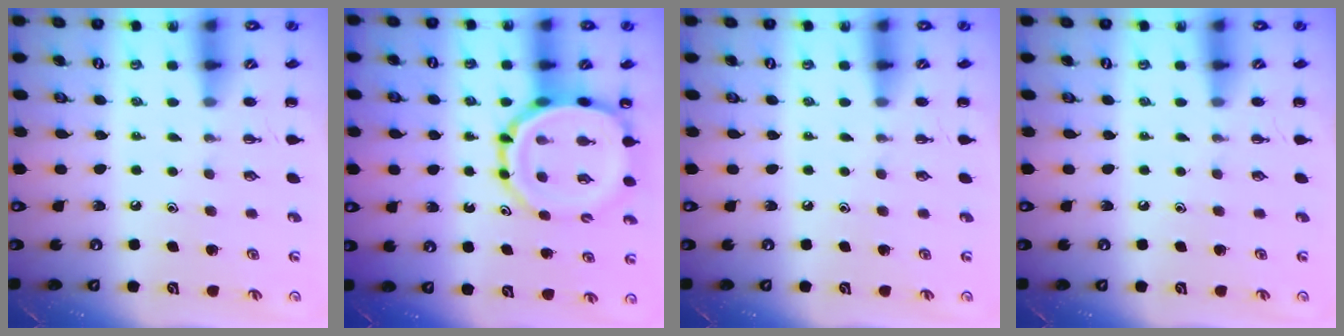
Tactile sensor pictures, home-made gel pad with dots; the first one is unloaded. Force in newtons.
{"total": 12.9, "press": 12.5, "slide": 3.2}
{"total": 0.0}
{"total": 0.0}